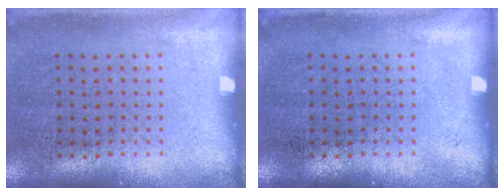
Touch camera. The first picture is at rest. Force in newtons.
{"total": 0.0}